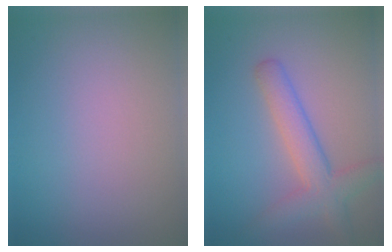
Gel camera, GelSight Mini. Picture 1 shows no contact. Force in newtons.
{"total": 4.0, "press": 4.0, "slide": 0.2}